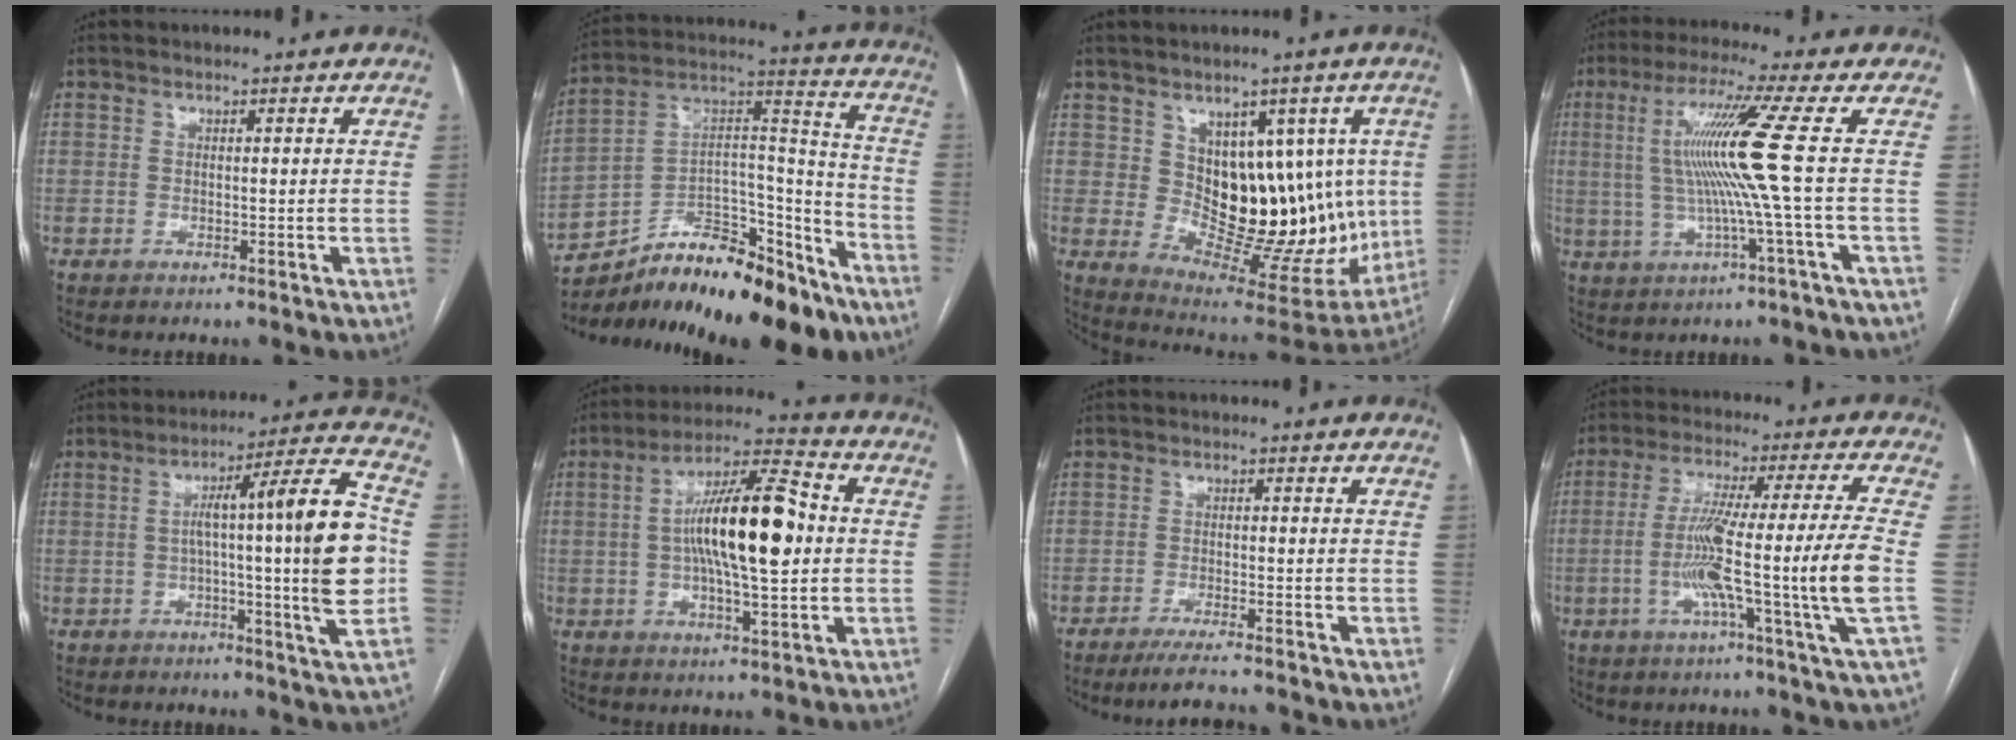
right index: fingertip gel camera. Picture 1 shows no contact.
{"total": 23.4, "force": [-17.4, 8.2, 13.2], "torque": [-0.185, 0.042, -0.278]}
{"total": 16.3, "force": [1.8, 9.4, 13.2], "torque": [-0.151, 0.009, 0.054]}
{"total": 10.6, "force": [0.7, -2.6, 10.3], "torque": [-0.201, 0.010, 0.018]}
{"total": 17.6, "force": [-0.6, -0.8, 17.6], "torque": [-0.265, 0.008, -0.019]}
{"total": 15.3, "force": [0.5, 3.1, 15.0], "torque": [-0.267, 0.021, 0.004]}
{"total": 5.9, "force": [-5.4, -0.1, 2.4], "torque": [-0.033, -0.016, -0.088]}
{"total": 16.0, "force": [-3.3, -2.4, 15.5], "torque": [-0.275, -0.011, -0.065]}